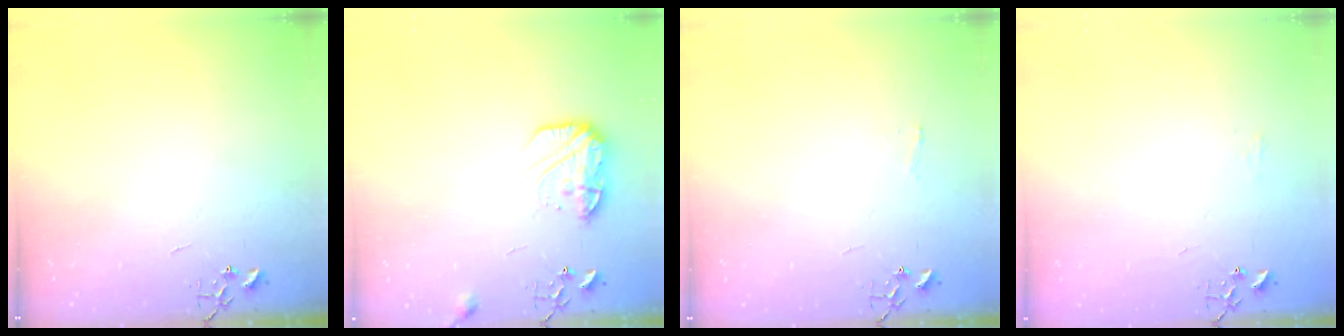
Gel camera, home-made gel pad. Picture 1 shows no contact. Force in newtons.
{"total": 12.8, "press": 12.8, "slide": 0.7}
{"total": 3.7, "press": 3.6, "slide": 0.5}
{"total": 4.5, "press": 4.4, "slide": 0.7}